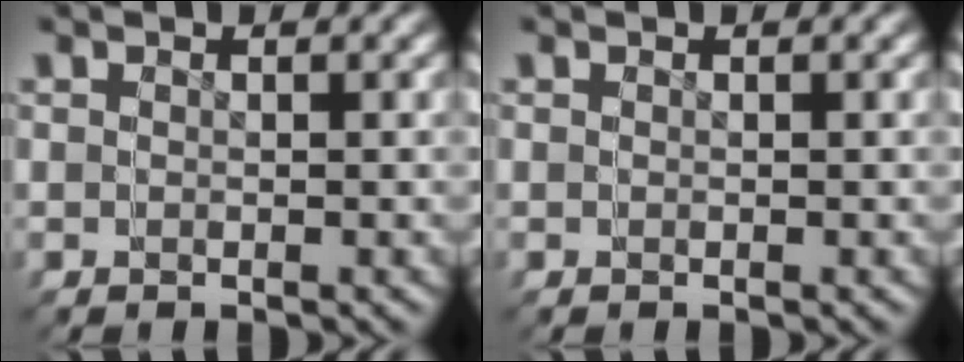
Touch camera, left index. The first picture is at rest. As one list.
[{"total": 0.0}]